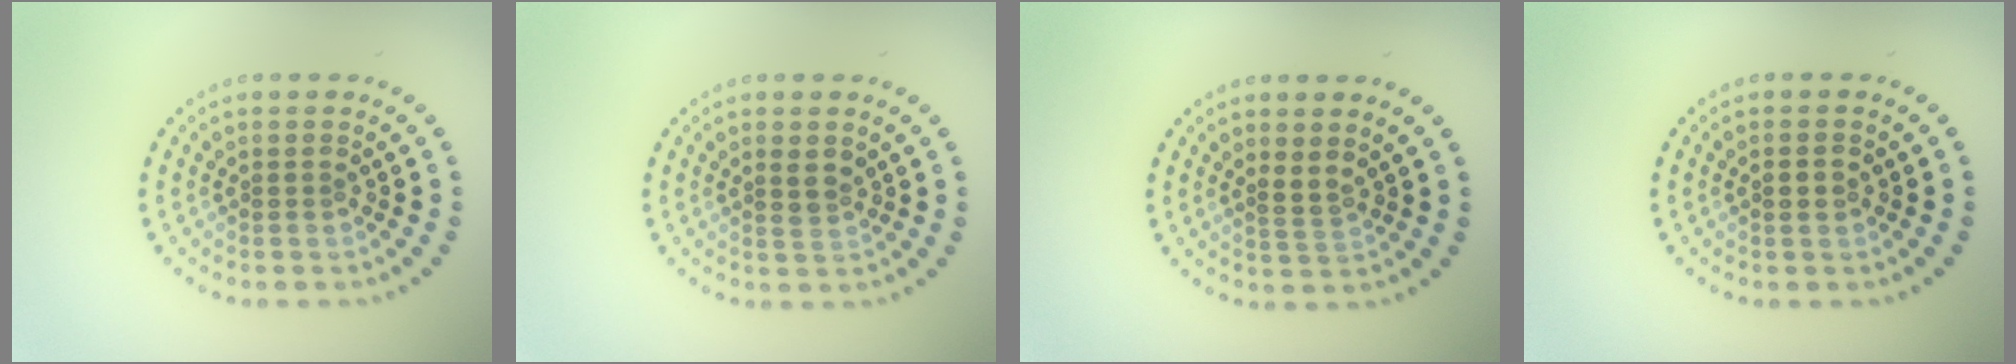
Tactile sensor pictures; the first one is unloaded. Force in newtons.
{"total": 1.6, "press": 1.3, "slide": 0.9}
{"total": 1.2, "press": 0.8, "slide": 0.9}
{"total": 1.1, "press": 1.0, "slide": 0.2}